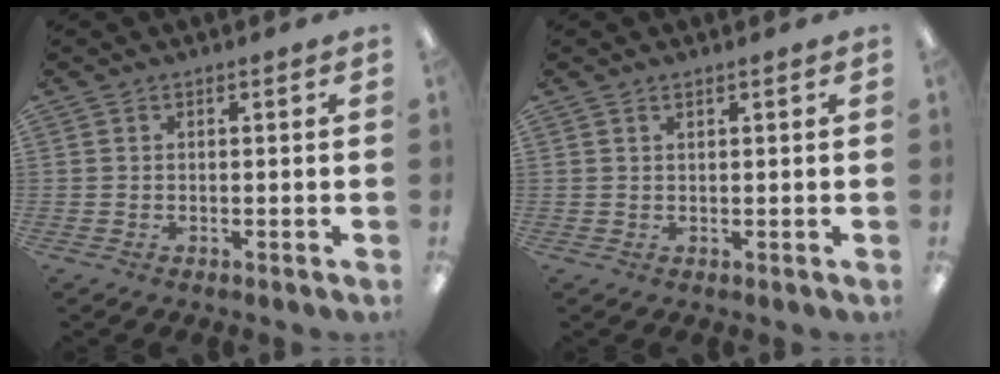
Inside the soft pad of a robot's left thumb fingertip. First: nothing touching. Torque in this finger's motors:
{"motor_torque": [-0.24, -0.09, -0.18, 0.39, 0.13]}